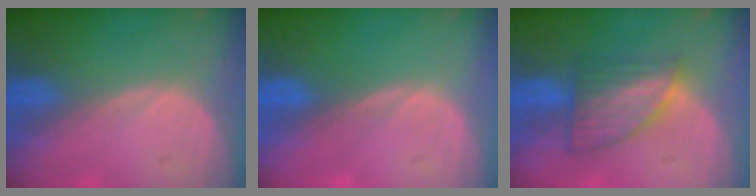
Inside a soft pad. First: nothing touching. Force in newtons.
{"total": 0.0}
{"total": 6.6, "press": 6.3, "slide": 2.0}